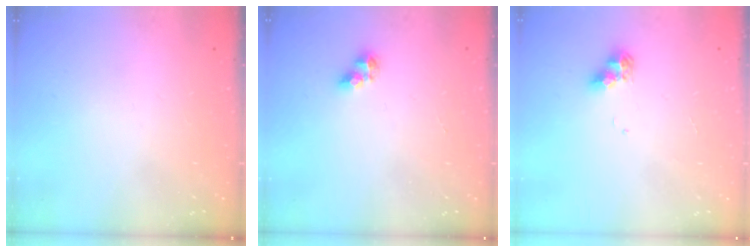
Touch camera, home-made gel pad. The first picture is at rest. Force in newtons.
{"total": 6.7, "press": 6.7, "slide": 0.8}
{"total": 7.8, "press": 7.8, "slide": 0.8}